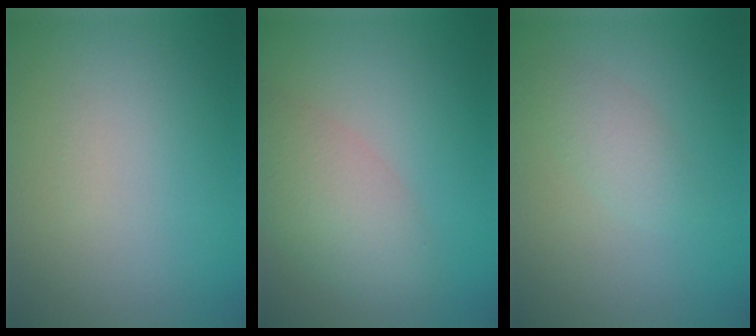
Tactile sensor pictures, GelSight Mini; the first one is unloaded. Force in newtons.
{"total": 4.5, "press": 4.5, "slide": 0.3}
{"total": 1.9, "press": 1.9, "slide": 0.1}